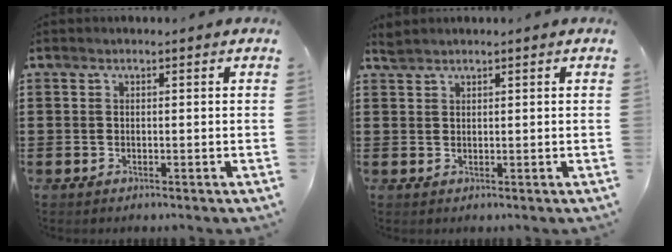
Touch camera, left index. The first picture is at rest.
{"total": 1.1, "force": [1.0, 0.1, 0.2], "torque": [-0.006, -0.001, 0.021]}